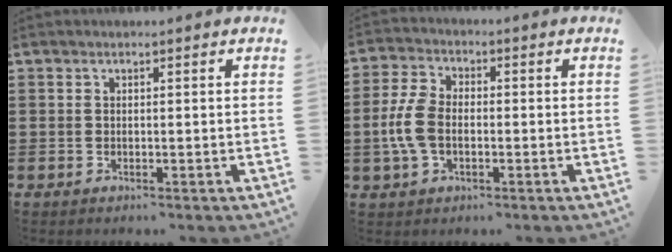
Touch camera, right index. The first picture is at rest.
{"total": 6.4, "force": [-1.2, 3.8, 5.0], "torque": [-0.133, -0.007, -0.031]}